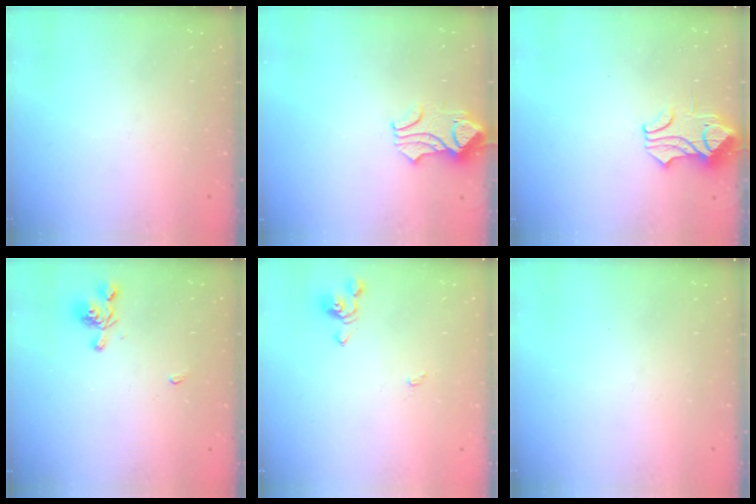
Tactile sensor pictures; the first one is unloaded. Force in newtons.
{"total": 1.3, "press": 1.2, "slide": 0.4}
{"total": 1.2, "press": 0.9, "slide": 0.8}
{"total": 2.6, "press": 2.5, "slide": 0.4}
{"total": 0.6, "press": 0.6, "slide": 0.2}
{"total": 0.0}